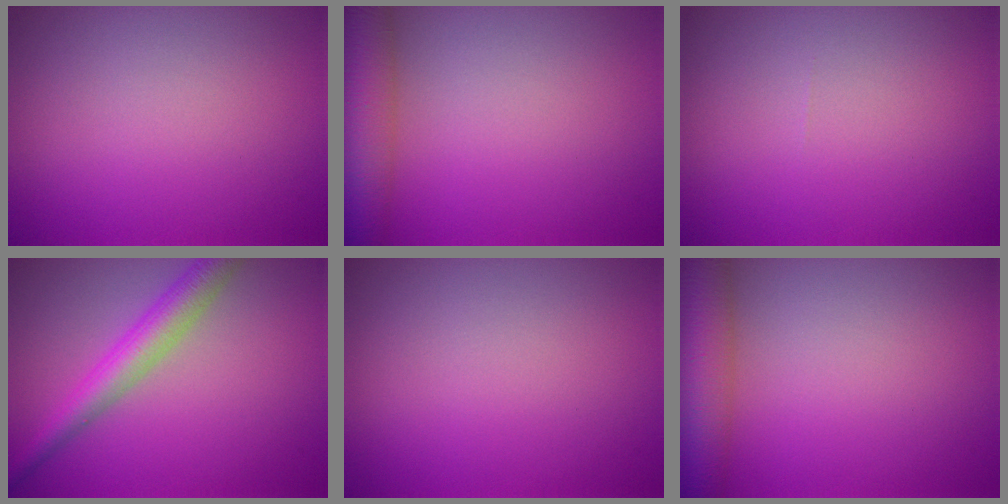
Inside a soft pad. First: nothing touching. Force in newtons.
{"total": 6.7, "press": 6.7, "slide": 0.3}
{"total": 0.0}
{"total": 4.3, "press": 4.3, "slide": 0.1}
{"total": 0.0}
{"total": 6.9, "press": 6.9, "slide": 0.4}